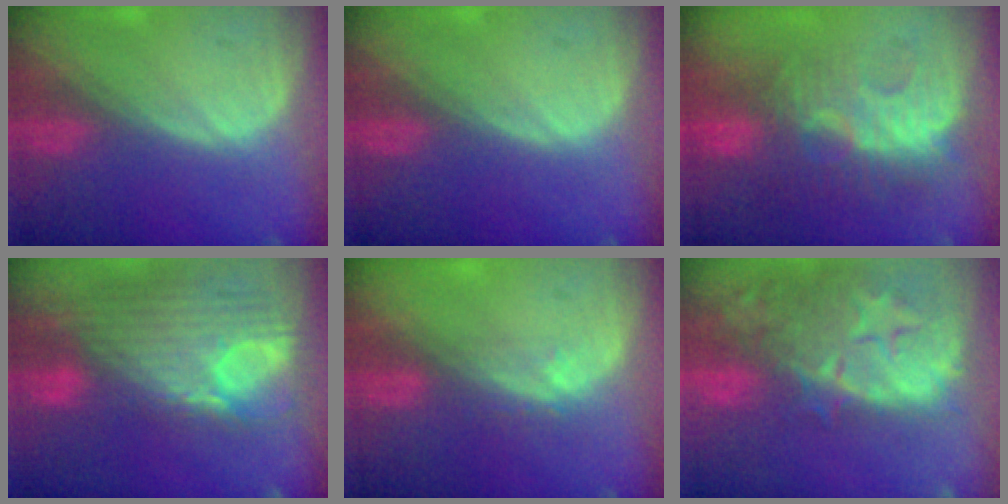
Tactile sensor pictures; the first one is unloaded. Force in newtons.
{"total": 0.0}
{"total": 9.0, "press": 8.8, "slide": 1.7}
{"total": 12.3, "press": 10.4, "slide": 6.5}
{"total": 2.8, "press": 2.1, "slide": 1.7}
{"total": 14.7, "press": 11.8, "slide": 8.8}